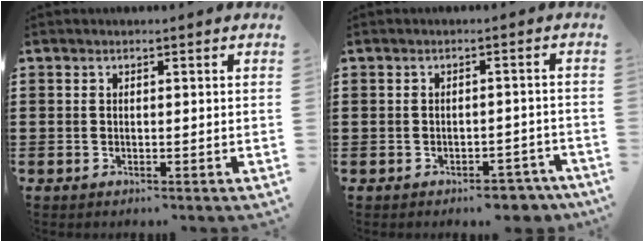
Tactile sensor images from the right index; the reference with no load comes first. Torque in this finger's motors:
{"motor_torque": [-0.58, 0.33, -1.05, -0.21]}